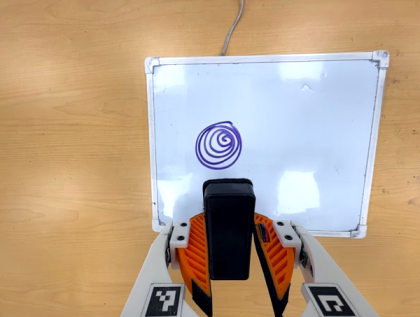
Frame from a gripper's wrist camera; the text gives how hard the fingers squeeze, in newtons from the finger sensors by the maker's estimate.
{"total": 6.1, "left": 5.2, "right": 7.0}